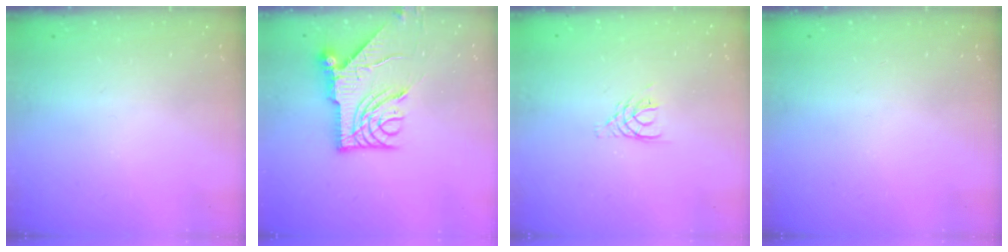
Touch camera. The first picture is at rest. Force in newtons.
{"total": 12.8, "press": 12.8, "slide": 0.8}
{"total": 4.8, "press": 4.8, "slide": 0.5}
{"total": 0.0}